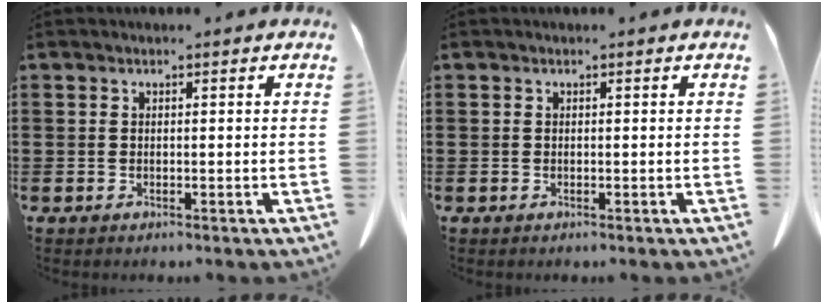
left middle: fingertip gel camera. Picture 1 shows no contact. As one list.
[{"total": 0.0}]